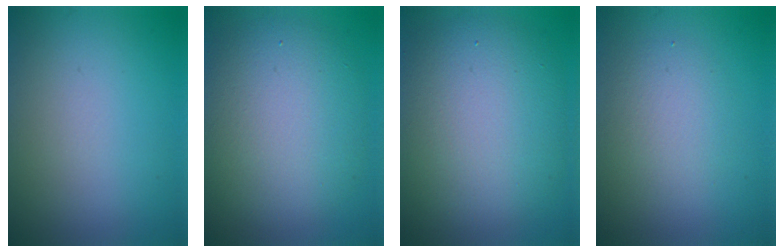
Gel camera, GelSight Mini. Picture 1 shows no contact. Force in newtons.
{"total": 8.6, "press": 8.6, "slide": 0.2}
{"total": 10.7, "press": 10.7, "slide": 0.4}
{"total": 2.7, "press": 2.6, "slide": 0.3}